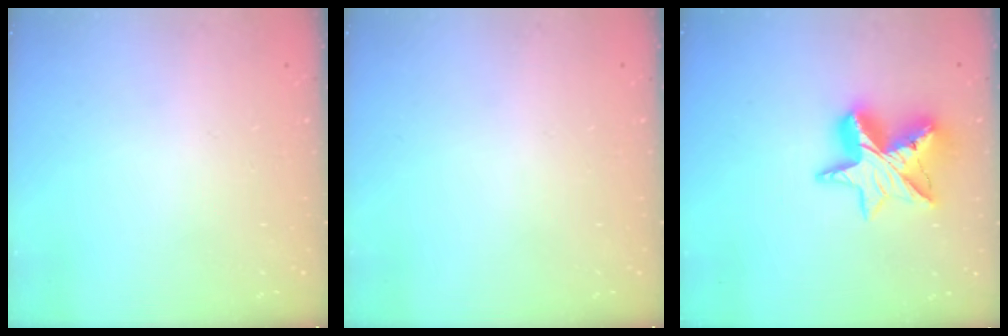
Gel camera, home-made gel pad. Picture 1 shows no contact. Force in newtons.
{"total": 0.0}
{"total": 14.7, "press": 14.6, "slide": 1.5}